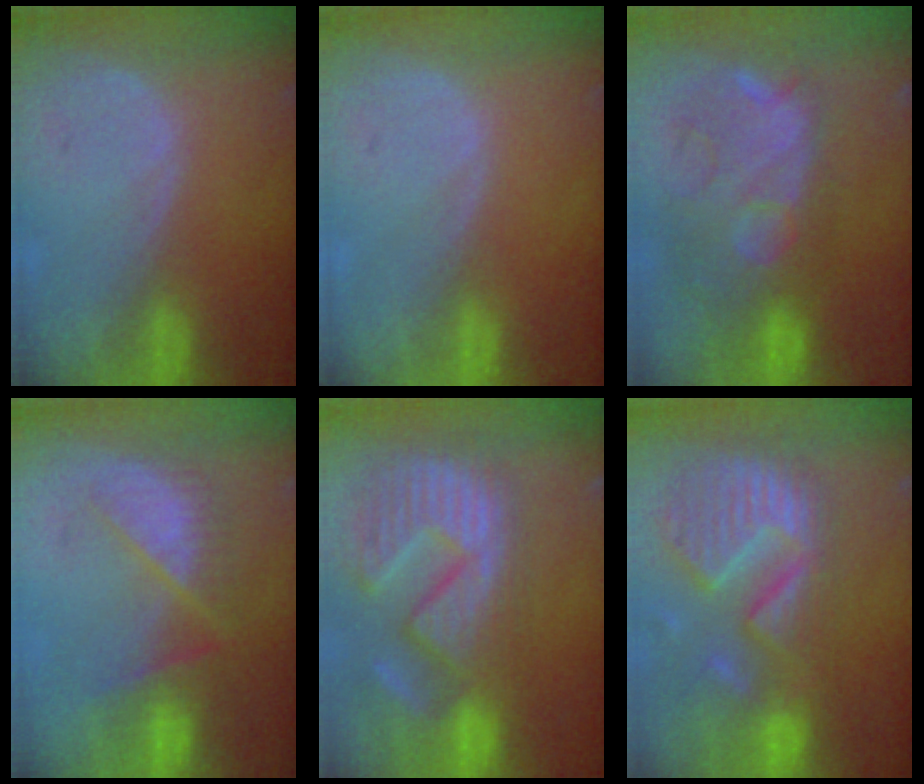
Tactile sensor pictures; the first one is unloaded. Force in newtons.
{"total": 0.0}
{"total": 10.7, "press": 10.0, "slide": 3.7}
{"total": 7.3, "press": 7.1, "slide": 1.6}
{"total": 15.1, "press": 12.4, "slide": 8.6}
{"total": 13.9, "press": 11.5, "slide": 7.7}